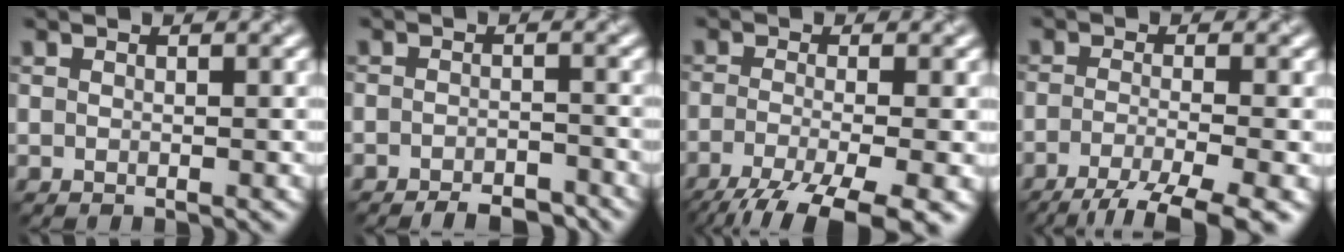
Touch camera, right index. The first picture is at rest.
{"total": 4.0, "force": [-3.5, 1.0, 1.7], "torque": [-0.021, -0.003, -0.053]}
{"total": 9.5, "force": [-5.9, 2.5, 7.1], "torque": [-0.119, -0.027, -0.098]}
{"total": 6.8, "force": [-4.3, 1.4, 5.1], "torque": [-0.076, -0.009, -0.080]}